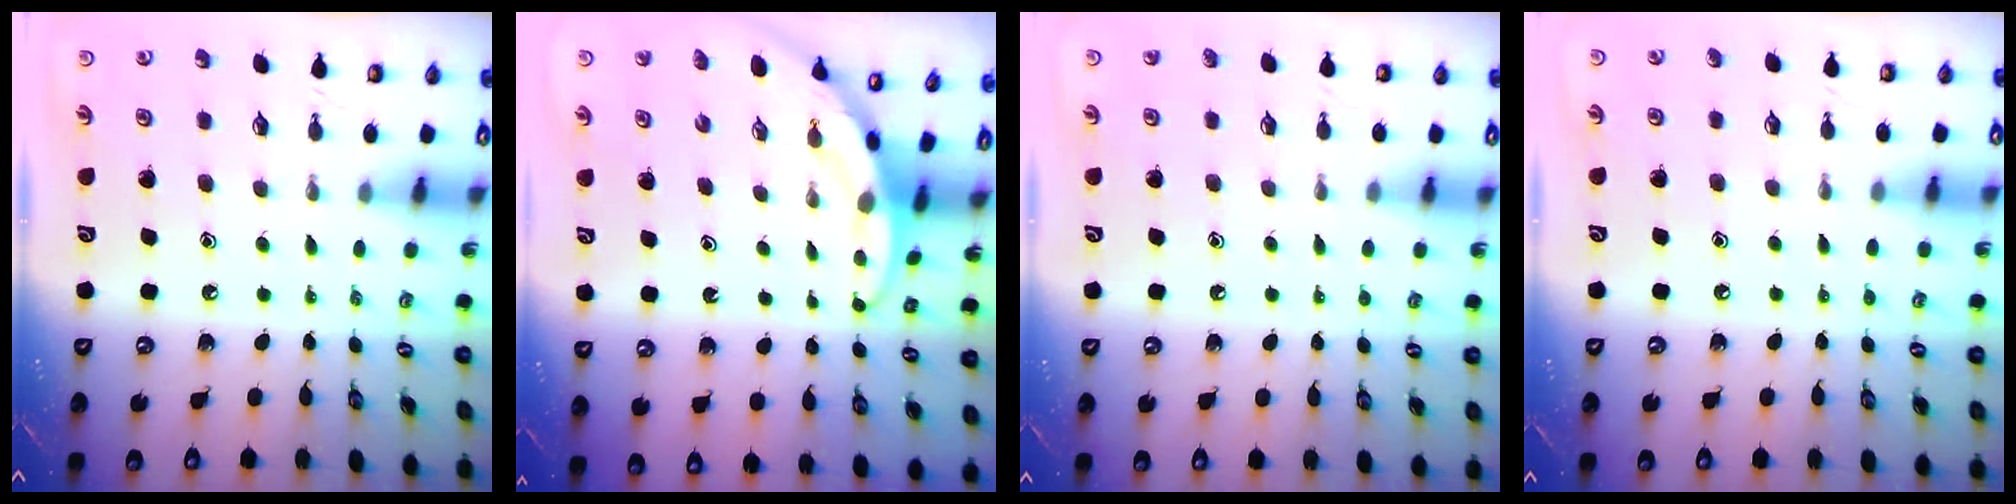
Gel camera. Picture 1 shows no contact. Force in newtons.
{"total": 3.1, "press": 3.1, "slide": 0.1}
{"total": 1.7, "press": 1.7, "slide": 0.1}
{"total": 4.0, "press": 3.9, "slide": 0.6}